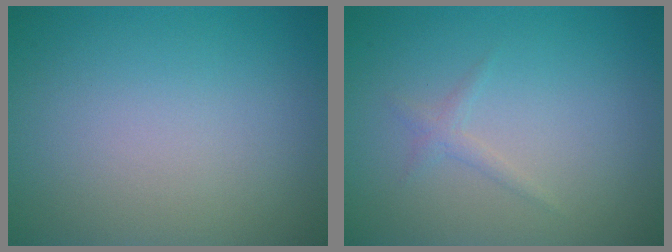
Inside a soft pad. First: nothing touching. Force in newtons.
{"total": 0.9, "press": 0.9, "slide": 0.1}